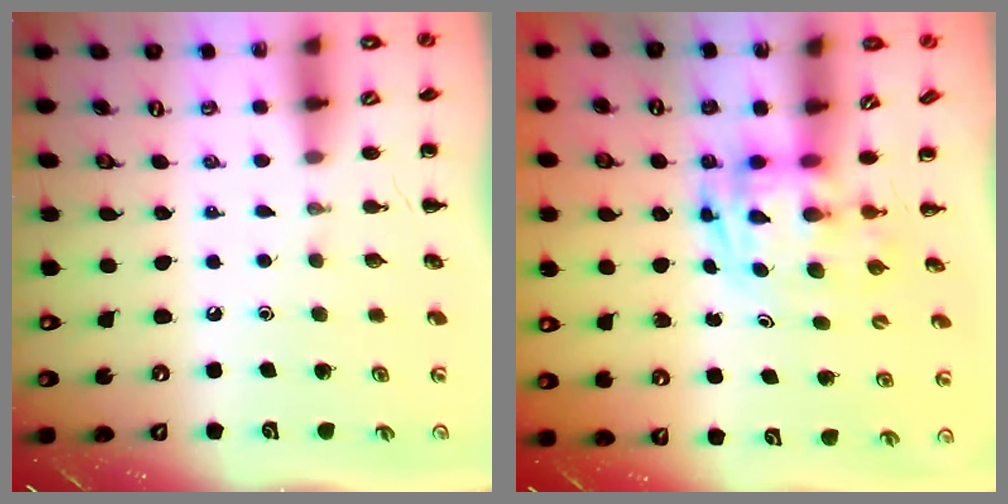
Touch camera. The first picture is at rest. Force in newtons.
{"total": 2.7, "press": 2.6, "slide": 0.5}